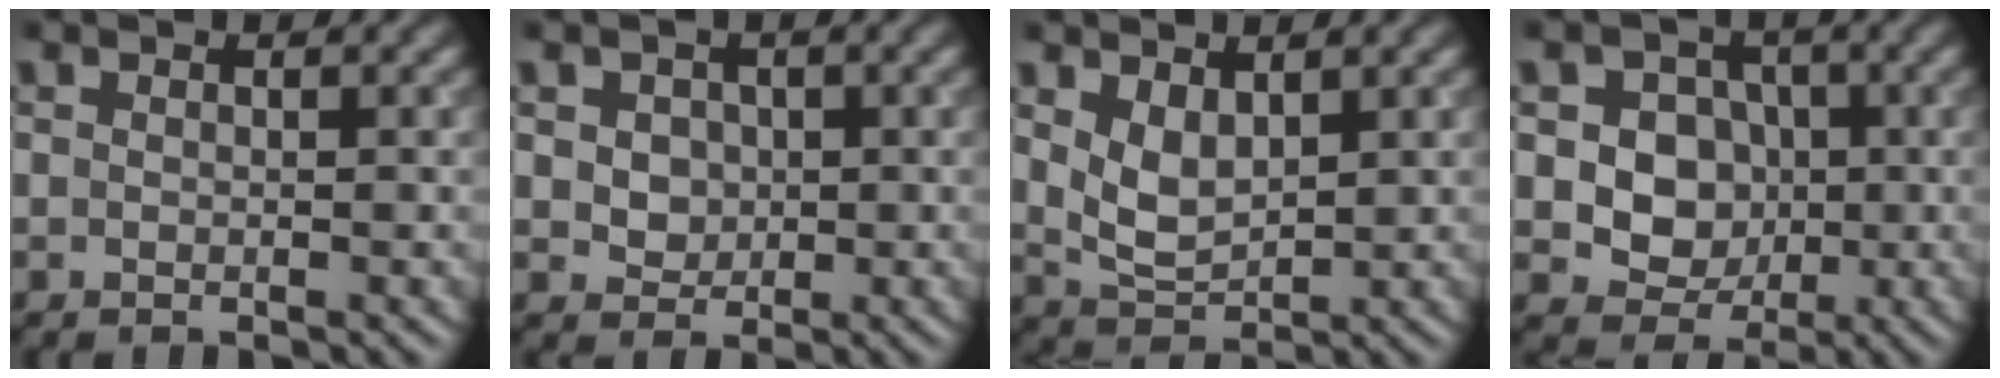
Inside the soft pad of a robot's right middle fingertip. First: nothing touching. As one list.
[{"total": 3.1, "force": [0.8, 2.6, 1.5], "torque": [-0.024, 0.009, 0.015]}, {"total": 3.1, "force": [1.3, 1.8, 2.1], "torque": [-0.049, -0.005, 0.033]}, {"total": 6.2, "force": [0.4, 5.5, 2.9], "torque": [-0.027, 0.013, -0.003]}]